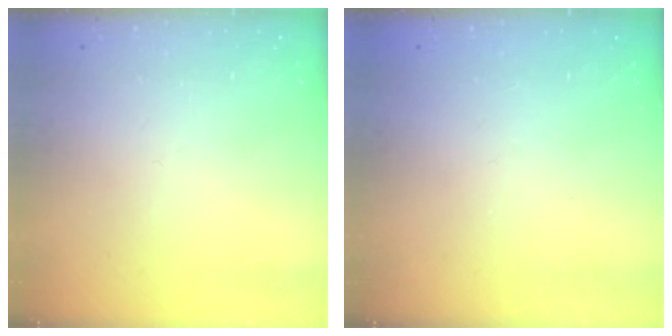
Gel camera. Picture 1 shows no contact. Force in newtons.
{"total": 0.9, "press": 0.9, "slide": 0.3}